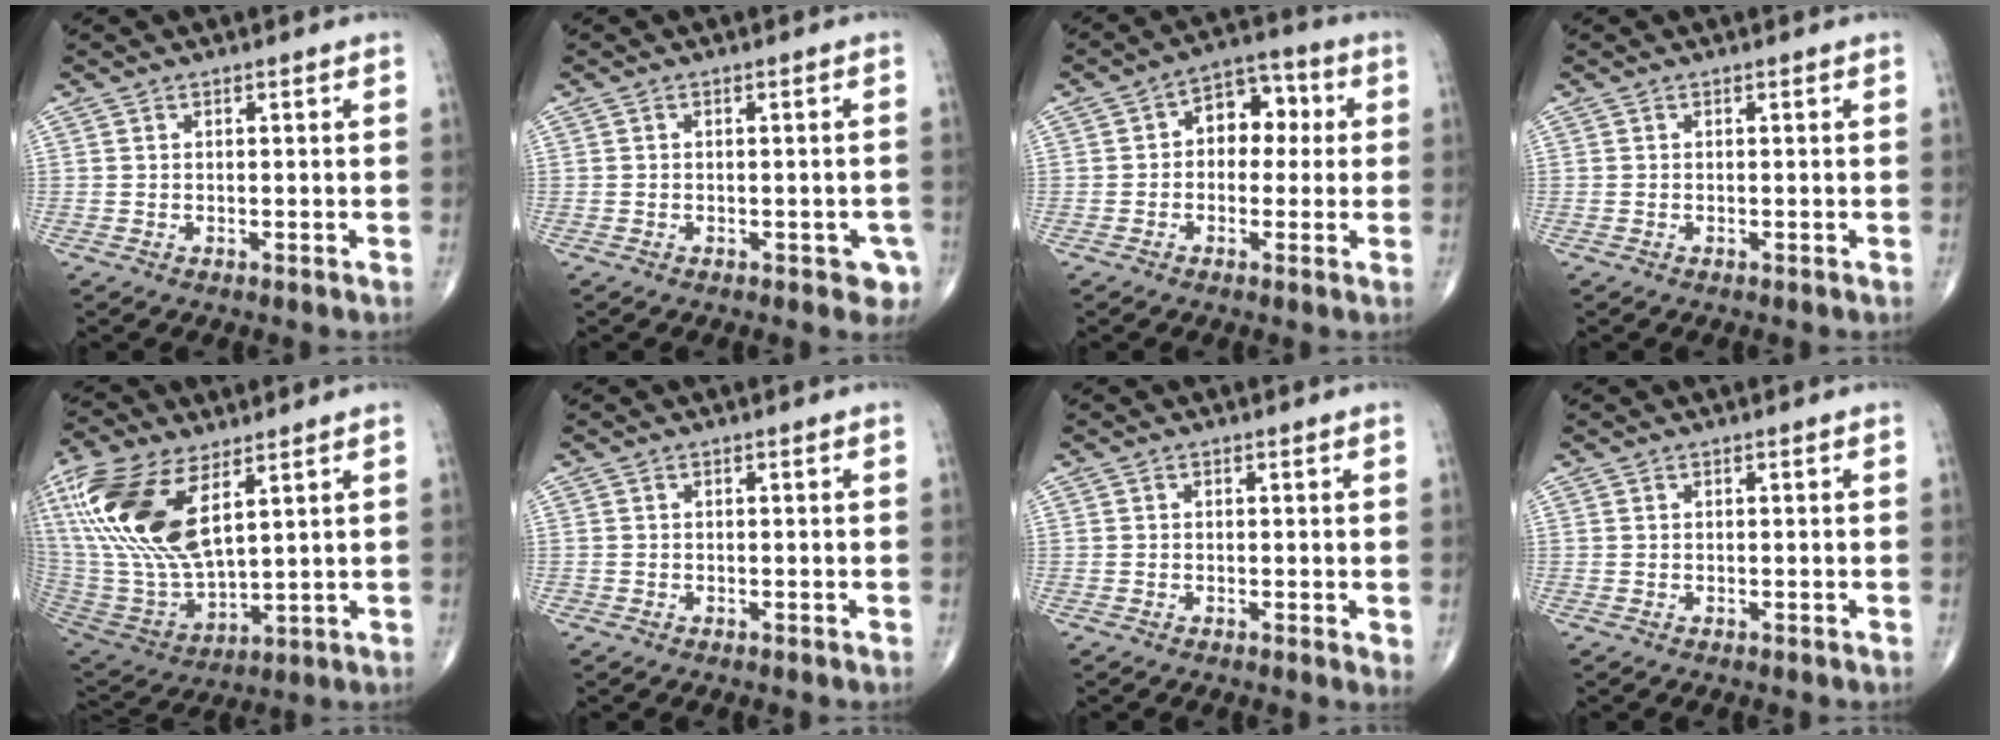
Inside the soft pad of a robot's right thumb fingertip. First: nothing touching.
{"total": 3.4, "force": [-1.6, 1.9, 2.3], "torque": [-0.008, 0.005, -0.018]}
{"total": 8.8, "force": [0.9, 6.1, 6.2], "torque": [-0.045, 0.032, 0.002]}
{"total": 0.0}
{"total": 22.5, "force": [9.1, 10.3, 17.7], "torque": [-0.388, -0.032, 0.186]}
{"total": 0.0}
{"total": 1.5, "force": [0.0, 0.5, 1.4], "torque": [-0.019, -0.006, -0.005]}
{"total": 0.0}